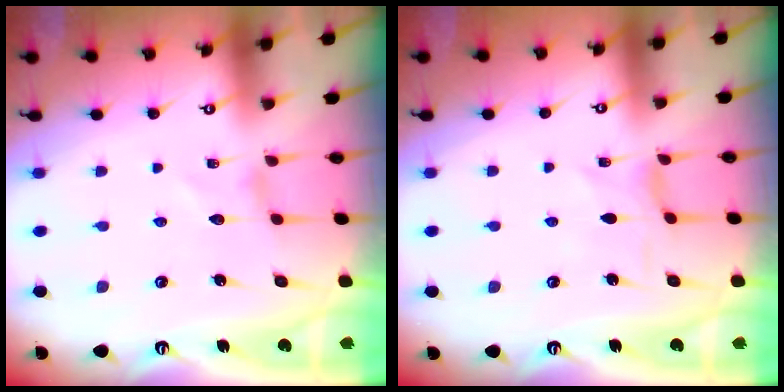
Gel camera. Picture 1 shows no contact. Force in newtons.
{"total": 1.1, "press": 1.0, "slide": 0.1}